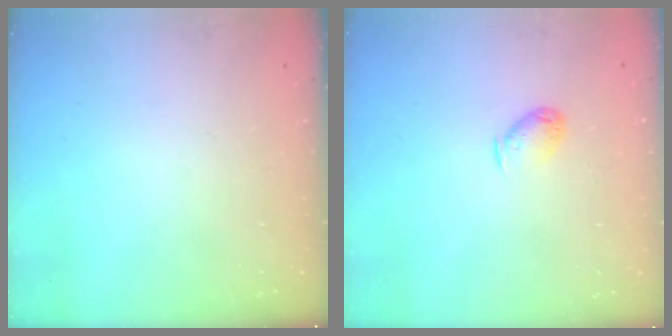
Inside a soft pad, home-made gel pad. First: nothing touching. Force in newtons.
{"total": 6.5, "press": 6.4, "slide": 1.3}